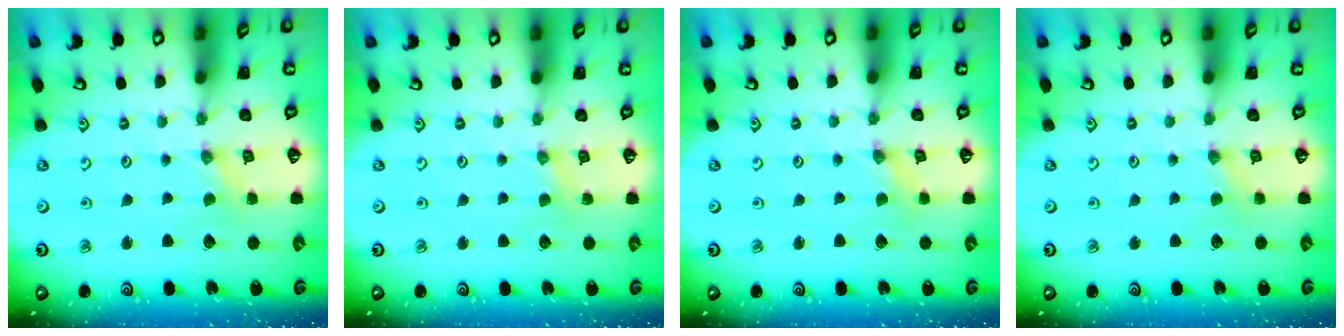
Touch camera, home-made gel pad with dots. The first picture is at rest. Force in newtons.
{"total": 2.4, "press": 2.4, "slide": 0.5}
{"total": 0.0}
{"total": 1.5, "press": 1.4, "slide": 0.3}